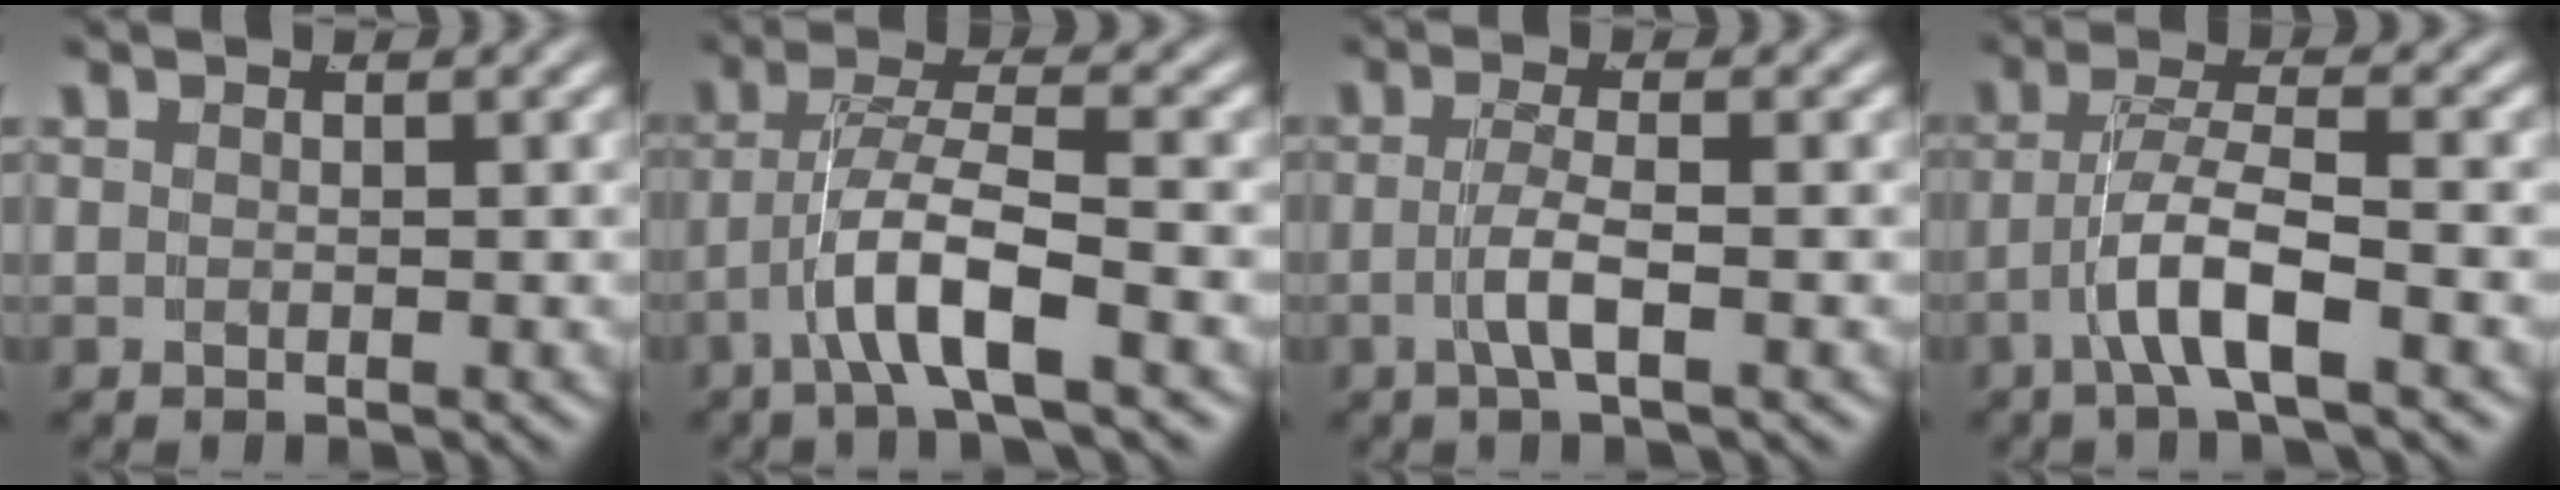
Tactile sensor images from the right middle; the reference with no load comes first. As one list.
[{"total": 4.5, "force": [-1.6, 1.2, 4.0], "torque": [-0.069, 0.002, -0.028]}, {"total": 2.3, "force": [-0.7, 0.2, 2.2], "torque": [-0.037, -0.002, -0.014]}, {"total": 4.1, "force": [-1.7, 1.1, 3.6], "torque": [-0.060, 0.003, -0.032]}]